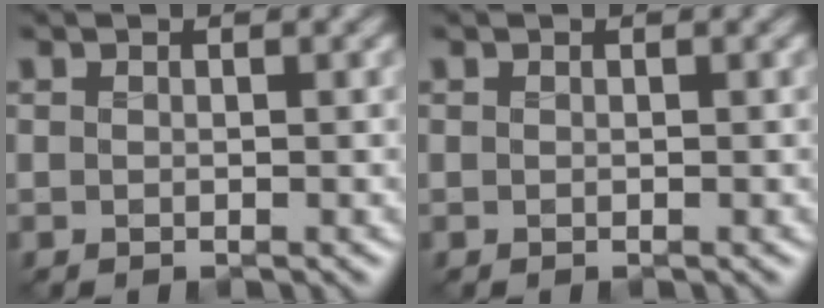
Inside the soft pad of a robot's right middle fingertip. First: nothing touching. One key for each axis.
{"total": 0.0}